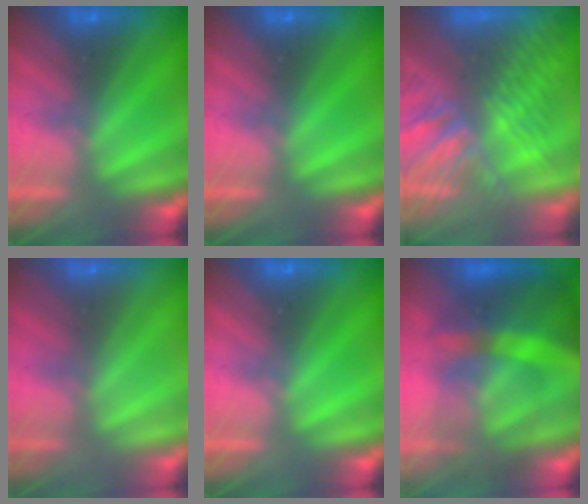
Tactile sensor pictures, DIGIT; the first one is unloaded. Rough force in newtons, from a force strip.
{"total": 0.0}
{"total": 8.2}
{"total": 3.4}
{"total": 0.0}
{"total": 8.7}